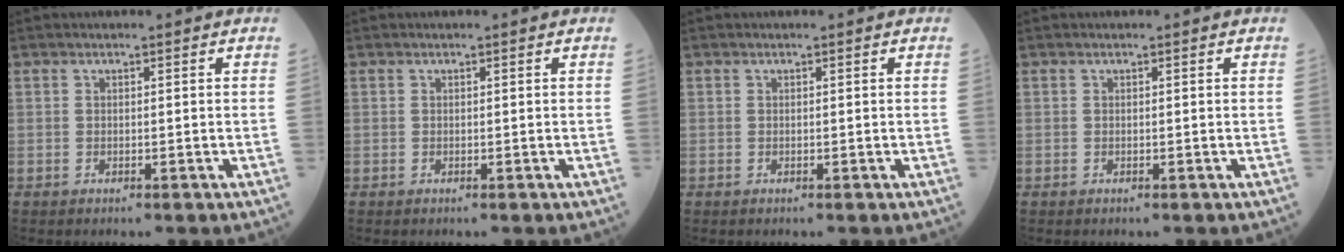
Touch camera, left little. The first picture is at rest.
{"total": 0.0}
{"total": 0.0}
{"total": 0.0}